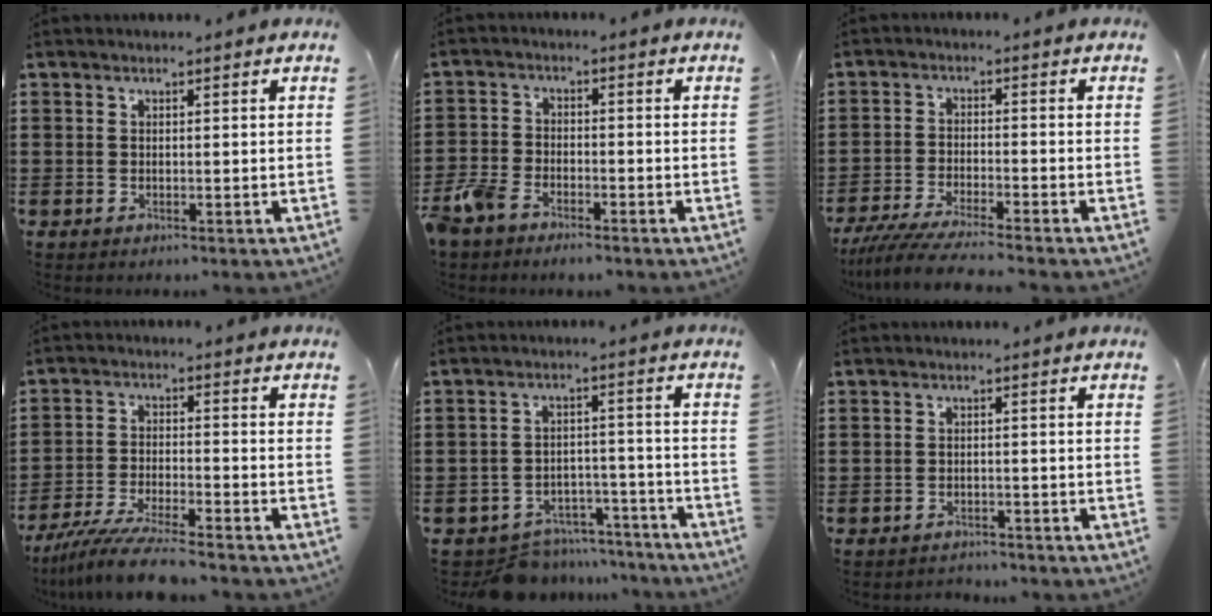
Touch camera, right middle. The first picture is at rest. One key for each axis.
{"total": 4.8, "fx": -4.2, "fy": 1.8, "fz": 1.6, "tx": -0.053, "ty": -0.002, "tz": -0.089}
{"total": 5.4, "fx": -5.0, "fy": -0.3, "fz": 2.2, "tx": -0.057, "ty": -0.024, "tz": -0.097}
{"total": 7.8, "fx": -6.9, "fy": 0.1, "fz": 3.6, "tx": -0.075, "ty": -0.010, "tz": -0.132}
{"total": 7.0, "fx": -6.7, "fy": 1.7, "fz": 0.7, "tx": -0.012, "ty": 0.020, "tz": -0.130}
{"total": 1.7, "fx": -1.6, "fy": 0.2, "fz": -0.2, "tx": -0.001, "ty": -0.002, "tz": -0.037}